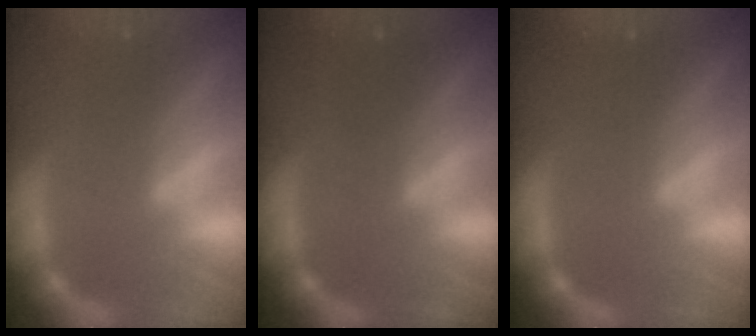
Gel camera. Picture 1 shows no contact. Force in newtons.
{"total": 1.5}
{"total": 0.0}